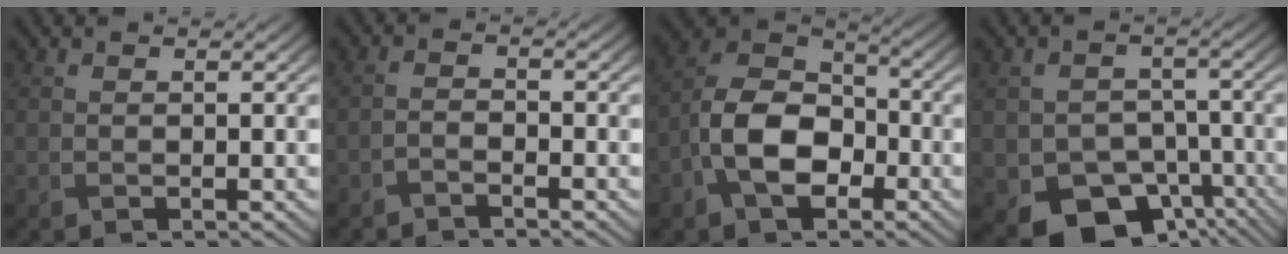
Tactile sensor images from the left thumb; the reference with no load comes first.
{"total": 1.6, "force": [-1.5, 0.3, 0.6], "torque": [-0.014, 0.003, -0.035]}
{"total": 9.9, "force": [-3.5, 6.4, 6.7], "torque": [-0.138, 0.006, -0.080]}
{"total": 10.1, "force": [-5.3, 7.0, 5.1], "torque": [-0.092, -0.030, -0.084]}